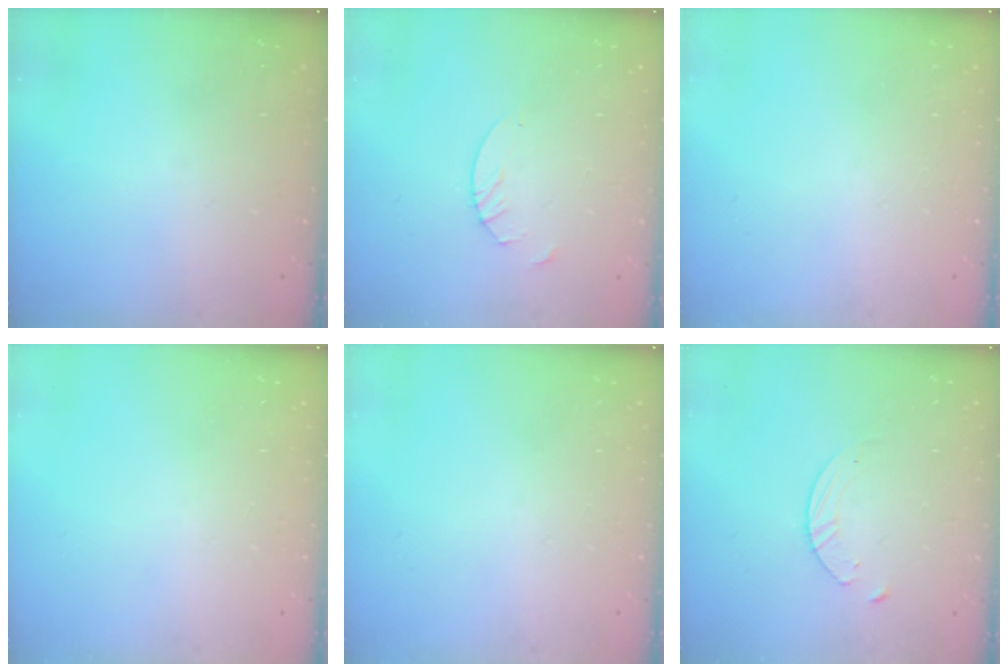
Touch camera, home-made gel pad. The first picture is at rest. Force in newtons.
{"total": 2.7, "press": 2.7, "slide": 0.2}
{"total": 0.0}
{"total": 0.0}
{"total": 0.0}
{"total": 4.3, "press": 4.3, "slide": 0.5}